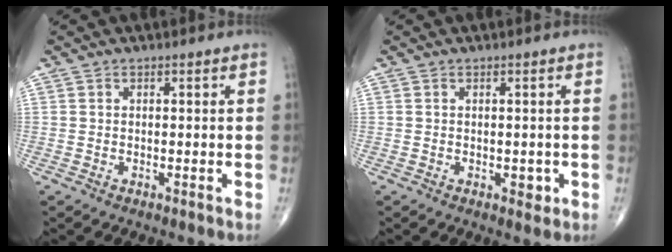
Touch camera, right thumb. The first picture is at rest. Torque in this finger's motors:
{"motor_torque": [2.78, 2.17, 0.09, -0.35, -0.01]}